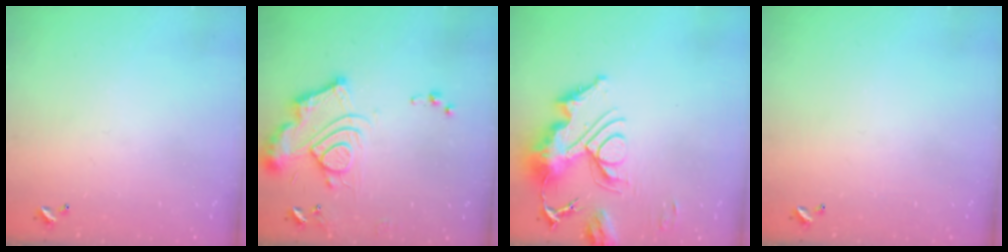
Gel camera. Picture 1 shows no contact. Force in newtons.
{"total": 14.1, "press": 14.1, "slide": 1.3}
{"total": 15.1, "press": 15.0, "slide": 1.8}
{"total": 0.0}